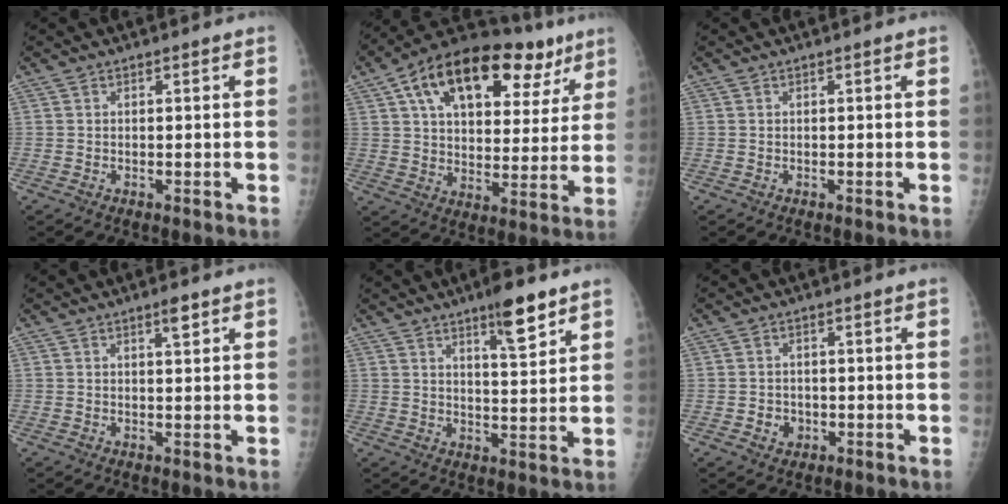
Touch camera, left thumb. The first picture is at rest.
{"total": 25.8, "force": [12.7, 13.7, 17.7], "torque": [-0.240, 0.012, 0.197]}
{"total": 0.0}
{"total": 2.1, "force": [1.3, 0.4, 1.6], "torque": [-0.021, -0.007, 0.021]}
{"total": 8.4, "force": [5.5, 1.8, 6.0], "torque": [-0.081, -0.034, 0.085]}
{"total": 2.8, "force": [-0.8, 2.5, 1.1], "torque": [-0.003, 0.005, -0.007]}